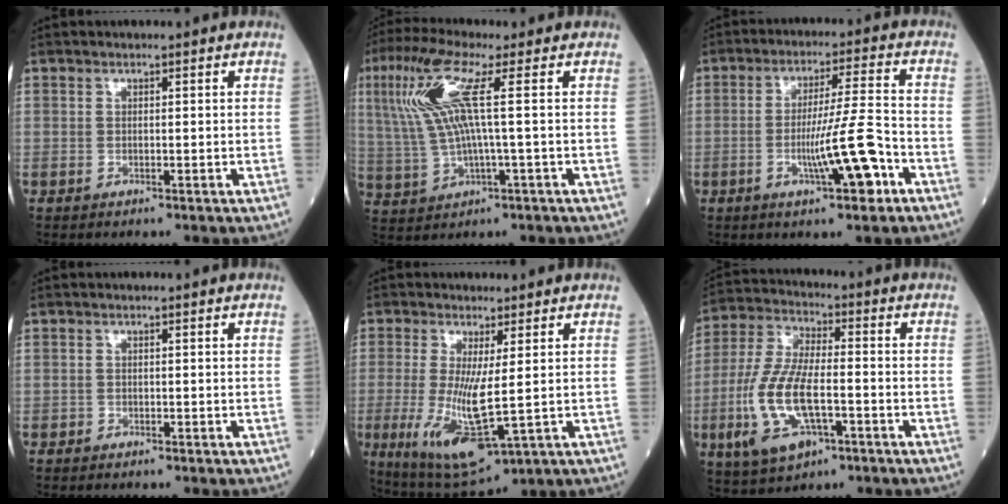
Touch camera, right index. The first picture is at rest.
{"total": 10.5, "force": [2.7, 0.4, 10.1], "torque": [-0.237, 0.019, 0.056]}
{"total": 9.9, "force": [-3.8, 0.3, 9.1], "torque": [-0.157, 0.001, -0.060]}
{"total": 0.0}
{"total": 10.5, "force": [-1.0, 1.8, 10.3], "torque": [-0.207, -0.032, -0.006]}
{"total": 13.3, "force": [-4.2, 5.0, 11.6], "torque": [-0.260, -0.004, -0.074]}